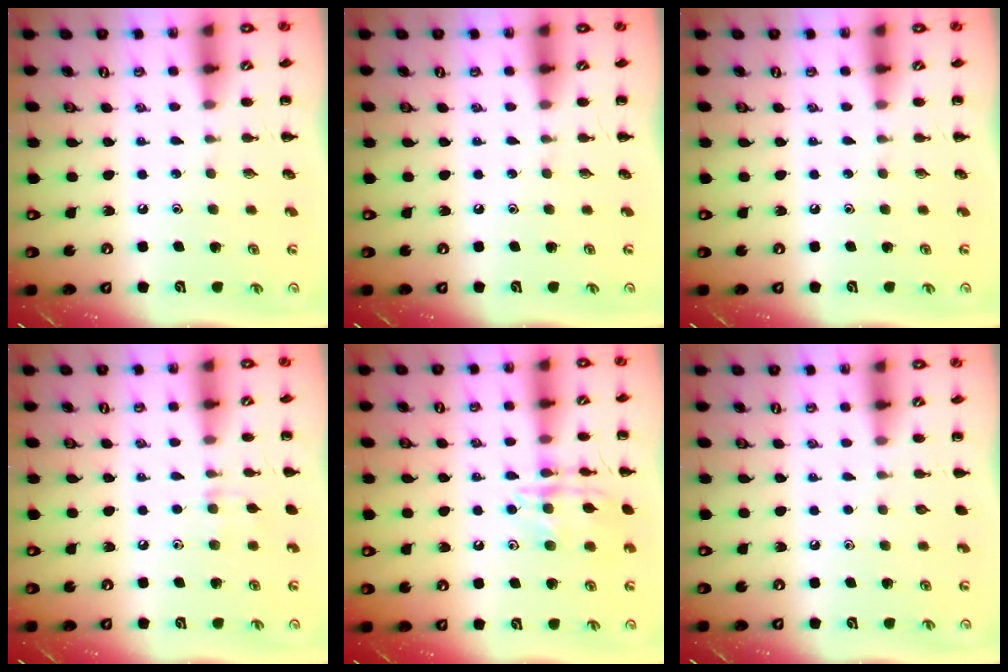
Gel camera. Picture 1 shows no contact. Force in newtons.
{"total": 0.0}
{"total": 0.0}
{"total": 5.9, "press": 5.5, "slide": 2.2}
{"total": 13.5, "press": 13.5, "slide": 0.7}
{"total": 0.0}